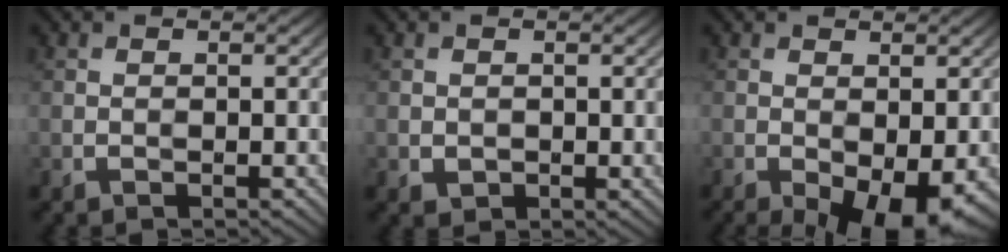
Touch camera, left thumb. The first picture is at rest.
{"total": 1.0, "force": [-0.1, 1.0, 0.4], "torque": [-0.006, -0.006, 0.003]}
{"total": 7.4, "force": [-3.1, 3.0, 6.0], "torque": [-0.103, -0.012, -0.040]}